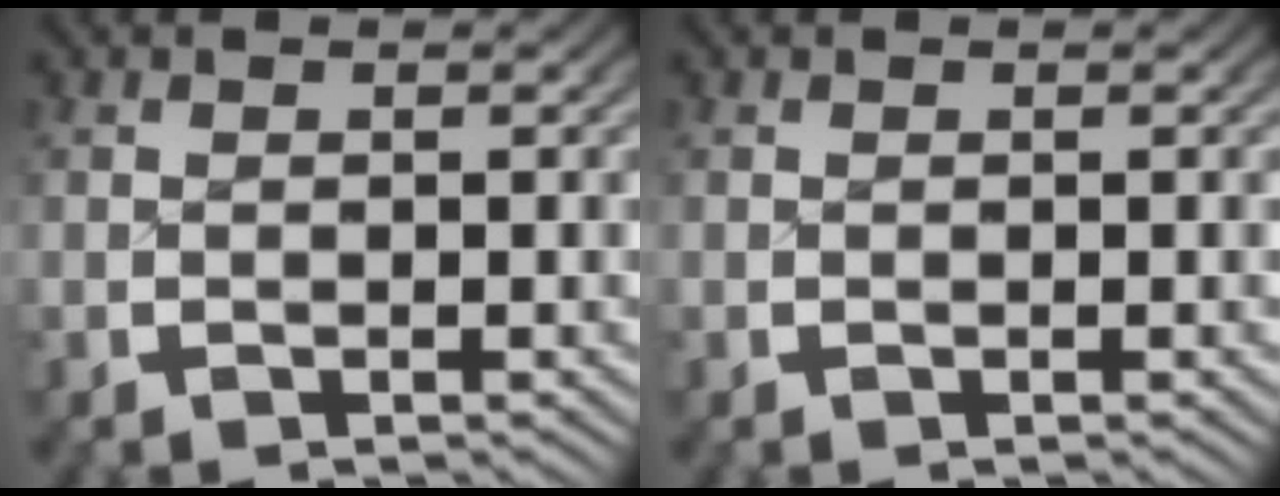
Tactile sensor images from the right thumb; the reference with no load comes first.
{"total": 0.0}